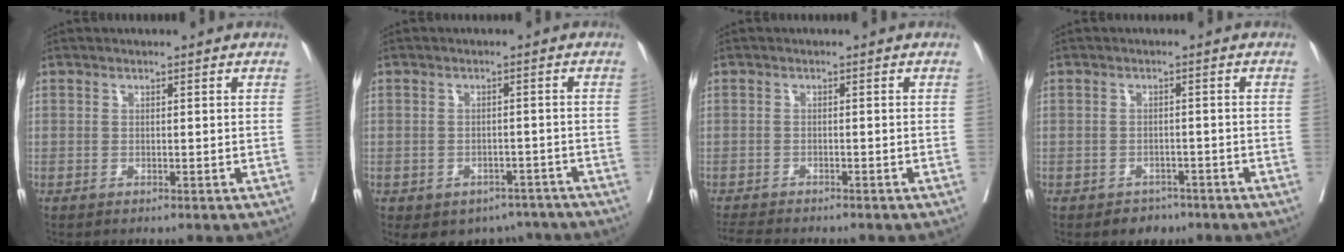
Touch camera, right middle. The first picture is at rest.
{"total": 7.5, "force": [-5.7, 4.7, 1.2], "torque": [0.001, 0.019, -0.066]}
{"total": 5.2, "force": [-4.8, 0.8, 2.0], "torque": [-0.029, -0.012, -0.077]}
{"total": 2.9, "force": [-2.1, 1.9, 0.5], "torque": [-0.007, 0.007, -0.025]}